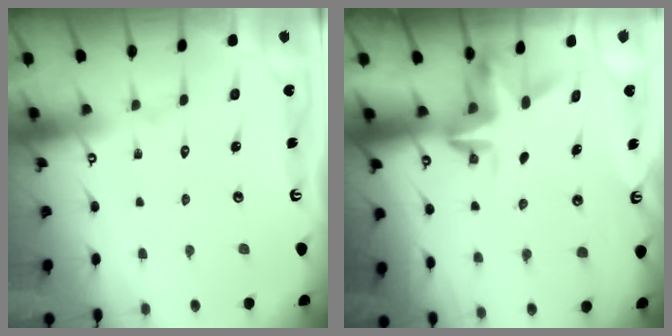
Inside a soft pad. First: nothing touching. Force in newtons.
{"total": 3.3, "press": 3.2, "slide": 0.4}